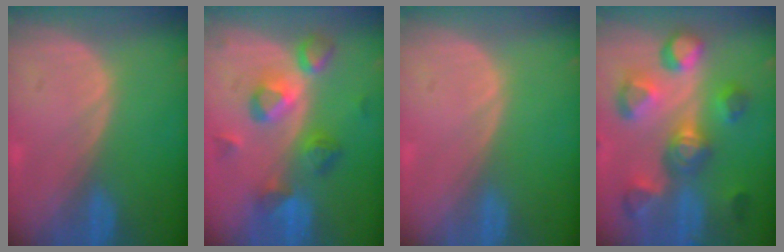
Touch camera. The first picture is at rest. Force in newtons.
{"total": 7.6, "press": 7.5, "slide": 0.6}
{"total": 0.0}
{"total": 10.5, "press": 10.0, "slide": 3.3}